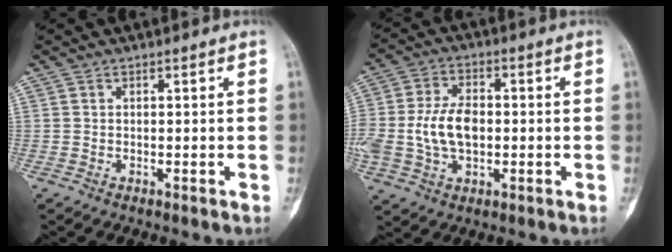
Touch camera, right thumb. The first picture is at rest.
{"total": 11.2, "force": [-0.7, 7.2, 8.6], "torque": [-0.165, 0.014, -0.011]}